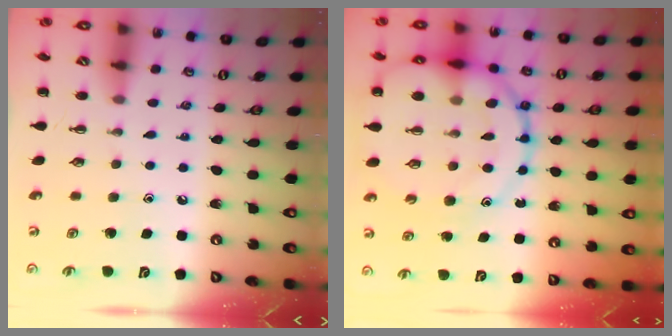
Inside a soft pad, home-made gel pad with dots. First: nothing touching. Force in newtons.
{"total": 23.5, "press": 23.3, "slide": 3.2}